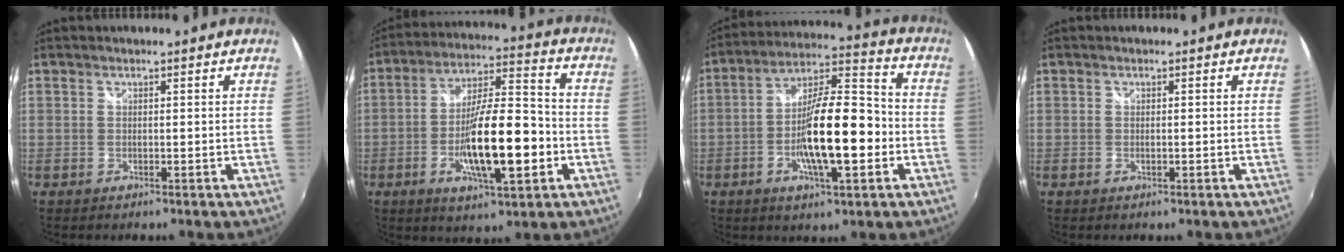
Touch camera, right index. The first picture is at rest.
{"total": 16.2, "force": [-4.6, 4.3, 15.0], "torque": [-0.266, 0.000, -0.075]}
{"total": 15.9, "force": [-3.9, 4.6, 14.8], "torque": [-0.258, 0.009, -0.067]}
{"total": 0.7, "force": [-0.2, 0.3, 0.6], "torque": [-0.013, -0.001, -0.003]}